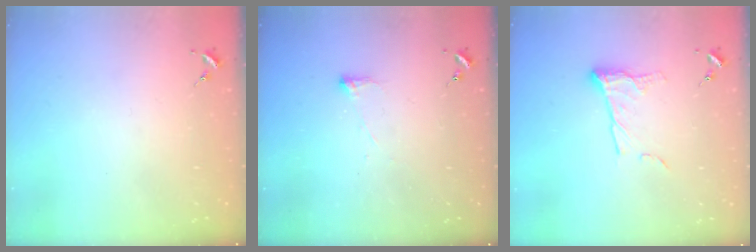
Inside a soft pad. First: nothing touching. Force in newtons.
{"total": 2.8, "press": 2.7, "slide": 0.7}
{"total": 9.5, "press": 9.5, "slide": 0.5}